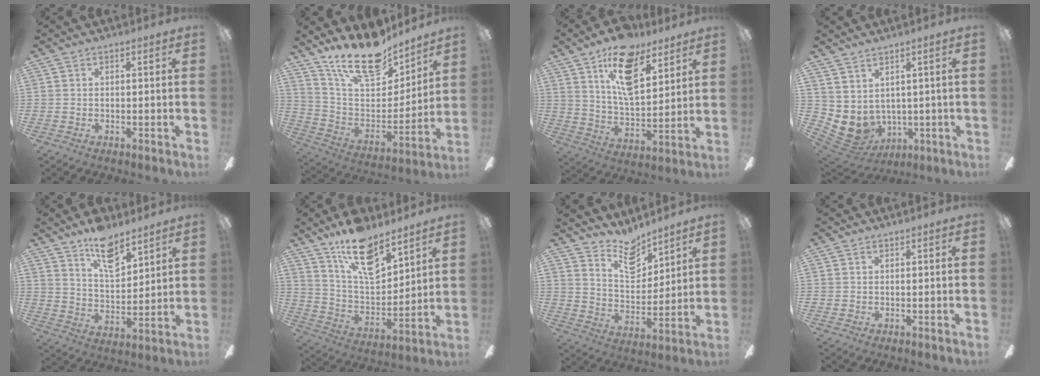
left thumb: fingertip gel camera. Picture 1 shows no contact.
{"total": 19.8, "force": [15.8, 7.6, 9.1], "torque": [-0.170, -0.107, 0.282]}
{"total": 17.8, "force": [10.7, 8.2, 11.6], "torque": [-0.195, -0.037, 0.187]}
{"total": 4.8, "force": [1.7, 4.1, 2.0], "torque": [-0.080, -0.030, 0.036]}
{"total": 11.7, "force": [8.9, 4.7, 5.8], "torque": [-0.091, -0.051, 0.159]}
{"total": 17.2, "force": [12.0, 7.3, 9.9], "torque": [-0.176, -0.066, 0.212]}
{"total": 11.4, "force": [9.5, 4.7, 4.3], "torque": [-0.070, -0.063, 0.175]}
{"total": 0.0}